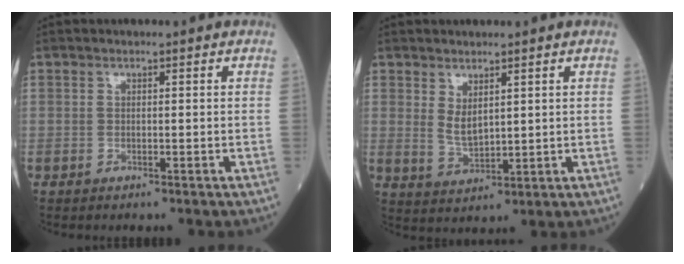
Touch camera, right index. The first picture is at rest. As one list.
[{"total": 3.6, "force": [1.6, 1.5, 2.9], "torque": [-0.061, -0.009, 0.041]}]